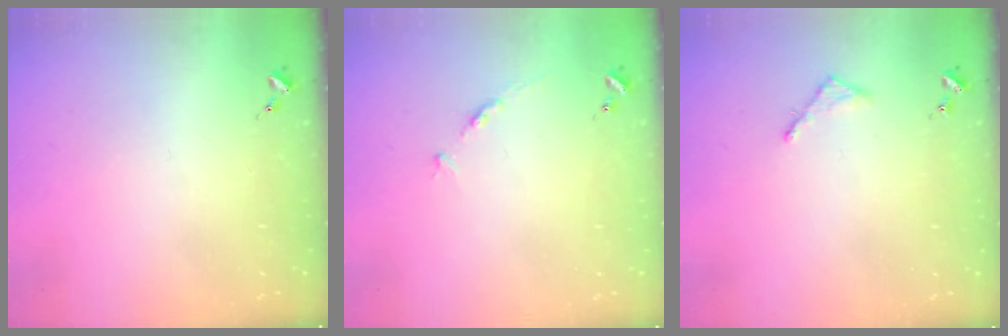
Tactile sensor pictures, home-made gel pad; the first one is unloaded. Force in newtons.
{"total": 3.8, "press": 3.8, "slide": 0.5}
{"total": 2.7, "press": 2.7, "slide": 0.3}